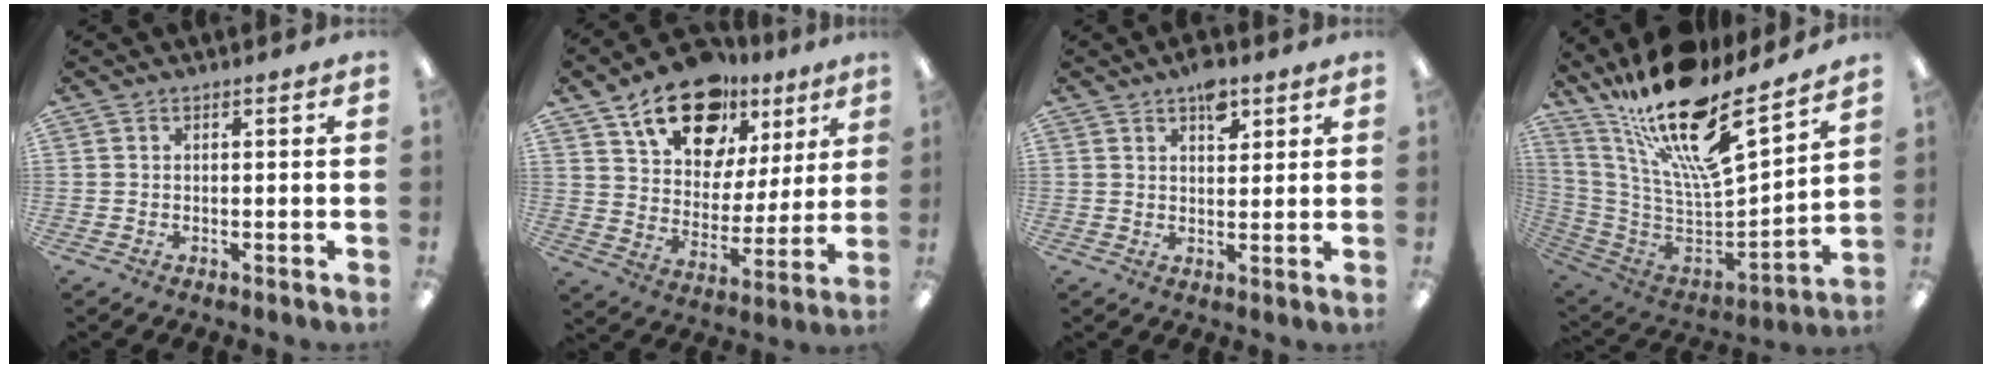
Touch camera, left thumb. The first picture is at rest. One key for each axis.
{"total": 19.1, "fx": 12.5, "fy": 11.3, "fz": 8.9, "tx": -0.141, "ty": -0.064, "tz": 0.222}
{"total": 5.7, "fx": 3.5, "fy": 3.1, "fz": 3.4, "tx": -0.034, "ty": -0.015, "tz": 0.055}
{"total": 22.6, "fx": 15.7, "fy": 6.5, "fz": 14.9, "tx": -0.245, "ty": -0.118, "tz": 0.264}